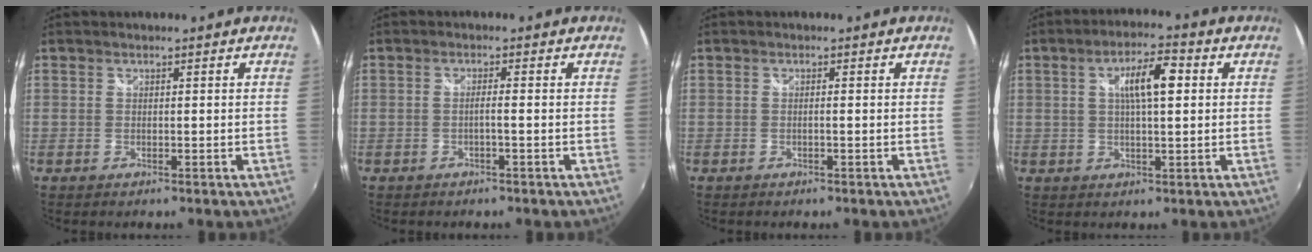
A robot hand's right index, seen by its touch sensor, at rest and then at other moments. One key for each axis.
{"total": 1.6, "fx": -0.7, "fy": -0.3, "fz": 1.4, "tx": -0.022, "ty": 0.002, "tz": -0.013}
{"total": 0.7, "fx": -0.2, "fy": -0.2, "fz": 0.7, "tx": -0.010, "ty": 0.001, "tz": -0.004}
{"total": 7.8, "fx": 1.8, "fy": 2.2, "fz": 7.3, "tx": -0.124, "ty": 0.012, "tz": 0.031}